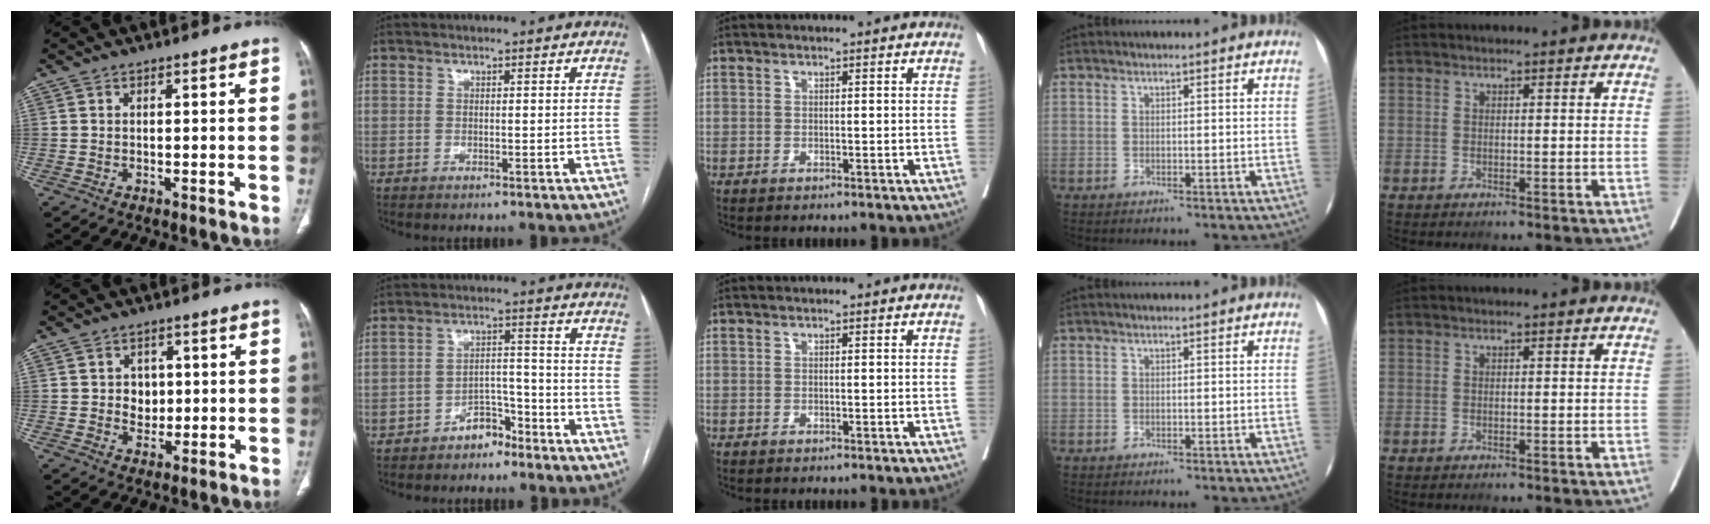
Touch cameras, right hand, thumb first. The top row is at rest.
{"thumb": {"total": 4.0, "force": [0.5, 3.4, 2.0], "torque": [-0.007, -0.002, 0.010]}, "index": {"total": 4.7, "force": [-3.6, 2.5, 1.8], "torque": [-0.022, 0.016, -0.059]}}